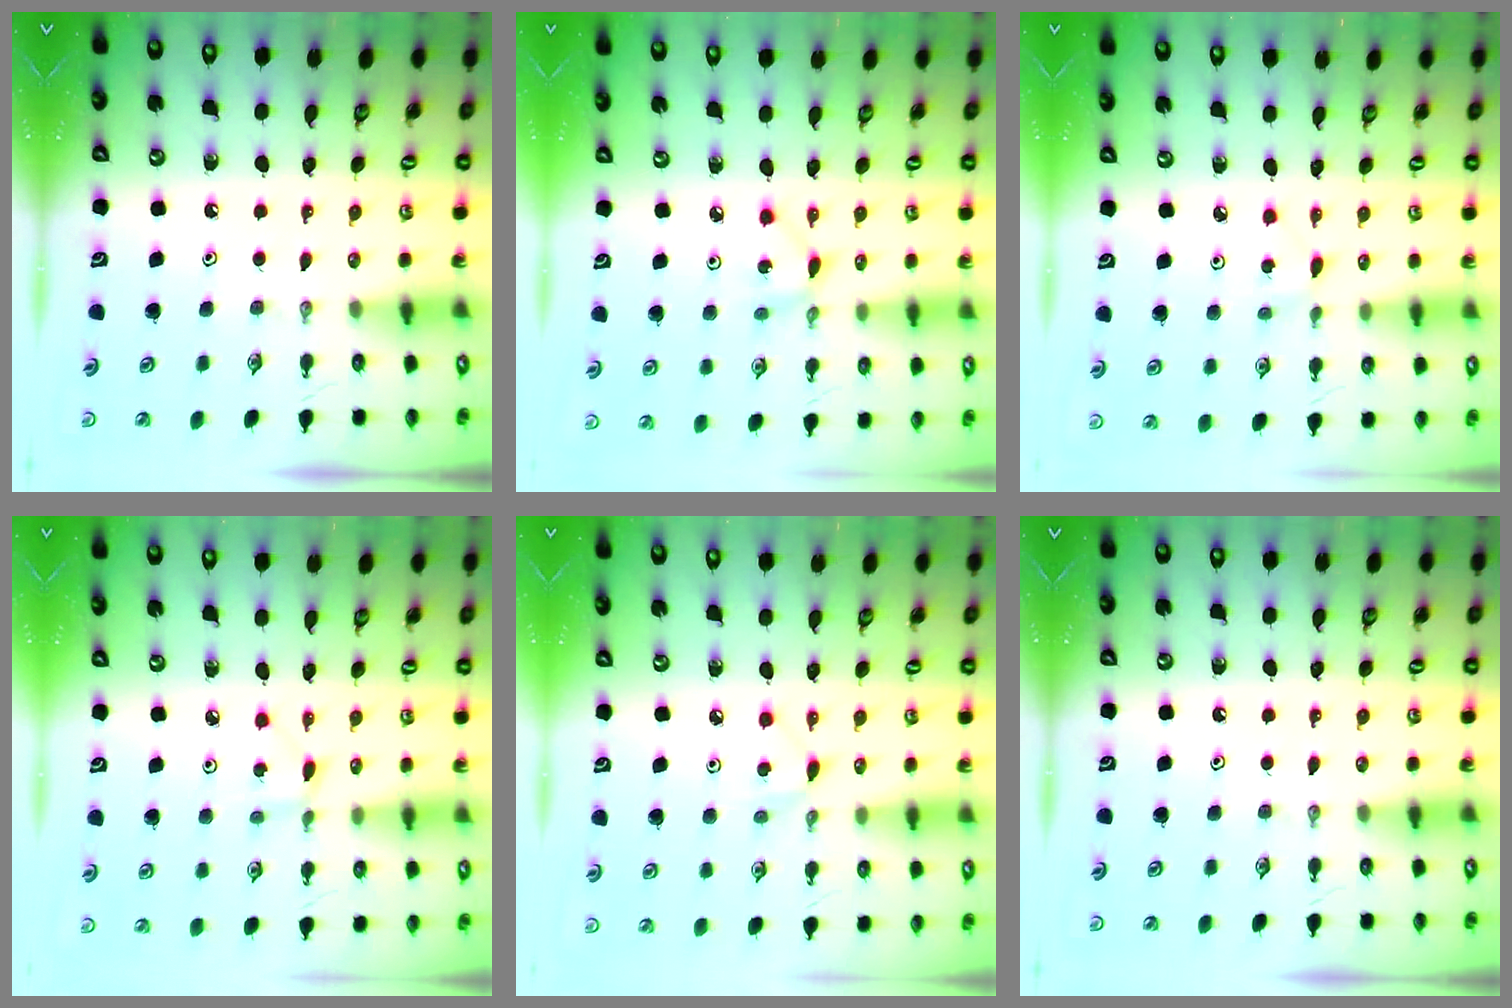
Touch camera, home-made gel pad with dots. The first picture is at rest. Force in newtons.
{"total": 2.6, "press": 2.6, "slide": 0.1}
{"total": 1.9, "press": 1.9, "slide": 0.3}
{"total": 1.2, "press": 1.2, "slide": 0.1}
{"total": 4.8, "press": 4.7, "slide": 0.7}
{"total": 0.0}